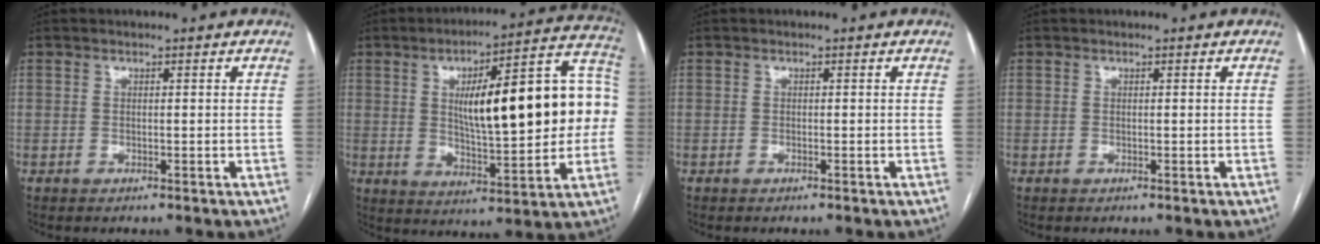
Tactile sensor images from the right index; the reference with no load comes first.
{"total": 22.9, "force": [2.3, 5.5, 22.1], "torque": [-0.298, 0.041, 0.038]}
{"total": 0.0}
{"total": 0.0}